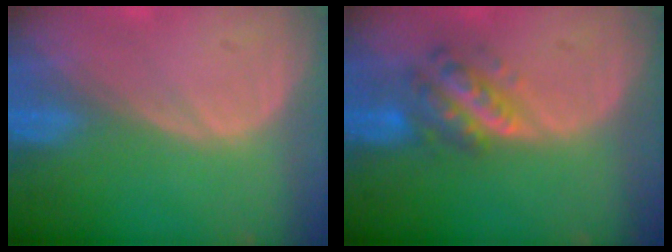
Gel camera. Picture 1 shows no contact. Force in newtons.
{"total": 5.9, "press": 5.5, "slide": 2.2}